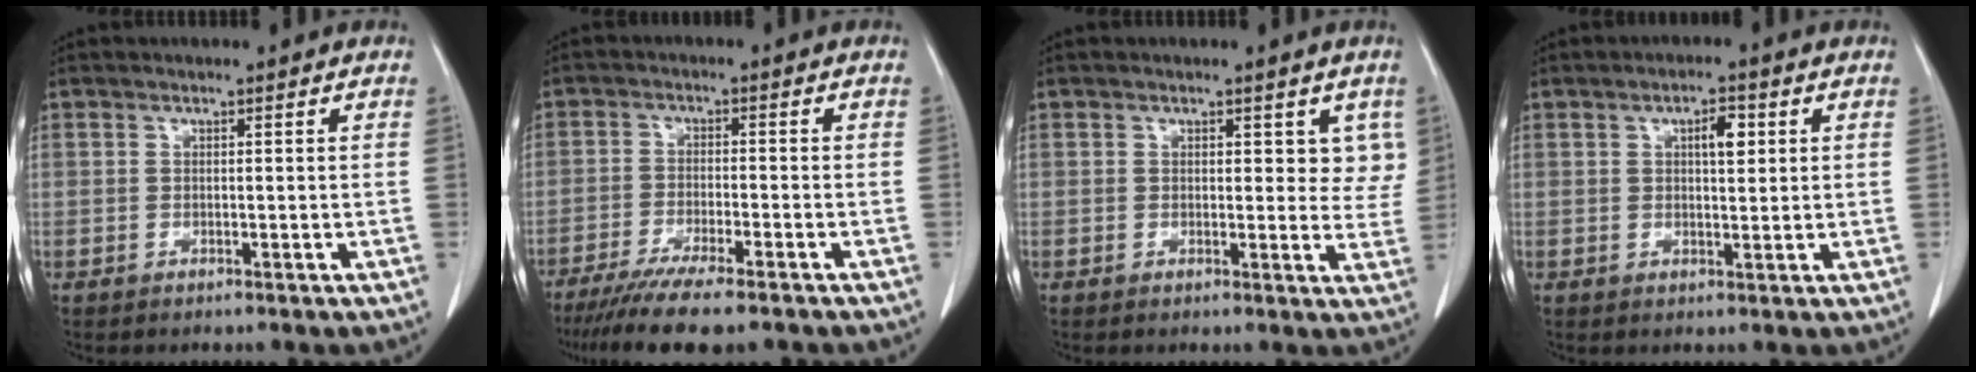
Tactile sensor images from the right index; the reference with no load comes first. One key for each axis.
{"total": 10.6, "fx": -8.5, "fy": 0.9, "fz": 6.3, "tx": -0.096, "ty": -0.024, "tz": -0.134}
{"total": 5.6, "fx": 2.3, "fy": 3.4, "fz": 3.8, "tx": -0.018, "ty": 0.003, "tz": 0.023}
{"total": 3.6, "fx": 1.2, "fy": 1.2, "fz": 3.2, "tx": -0.053, "ty": 0.004, "tz": 0.018}